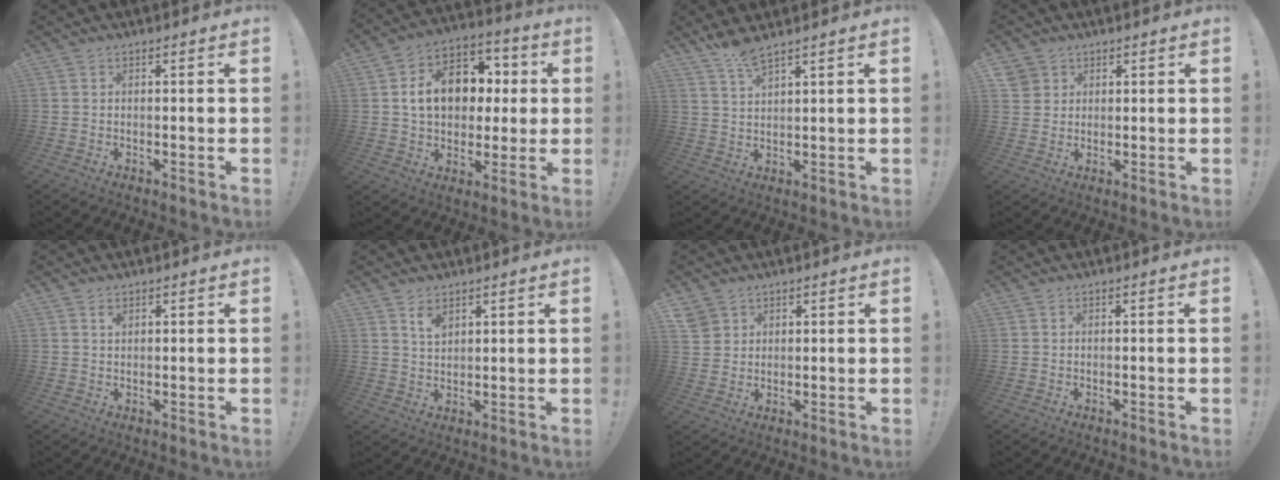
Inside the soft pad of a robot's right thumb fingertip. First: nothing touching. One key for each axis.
{"total": 16.2, "fx": 2.7, "fy": 12.3, "fz": 10.3, "tx": -0.141, "ty": 0.003, "tz": 0.060}
{"total": 5.4, "fx": 4.5, "fy": 0.7, "fz": 2.9, "tx": -0.050, "ty": -0.025, "tz": 0.076}
{"total": 4.0, "fx": 2.2, "fy": 3.3, "fz": 0.4, "tx": -0.004, "ty": -0.008, "tz": 0.042}
{"total": 1.0, "fx": 0.7, "fy": 0.5, "fz": 0.6, "tx": -0.002, "ty": -0.005, "tz": 0.012}
{"total": 4.2, "fx": 2.9, "fy": 2.1, "fz": 2.1, "tx": -0.022, "ty": -0.020, "tz": 0.049}
{"total": 4.3, "fx": 2.7, "fy": 3.4, "fz": 0.5, "tx": -0.006, "ty": -0.010, "tz": 0.051}
{"total": 0.0}